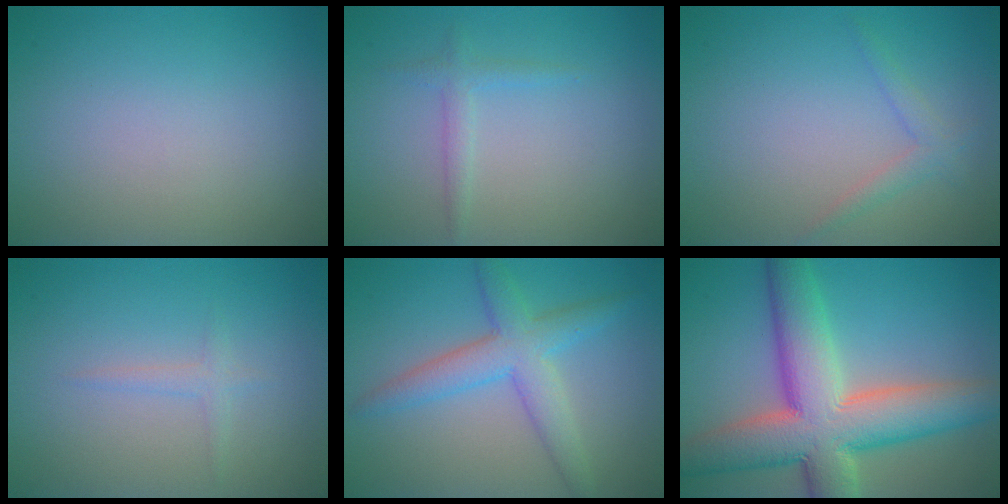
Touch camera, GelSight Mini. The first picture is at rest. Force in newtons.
{"total": 1.3, "press": 1.3, "slide": 0.1}
{"total": 1.4, "press": 1.4, "slide": 0.1}
{"total": 1.1, "press": 1.1, "slide": 0.0}
{"total": 4.6, "press": 4.6, "slide": 0.1}
{"total": 11.5, "press": 11.4, "slide": 1.1}